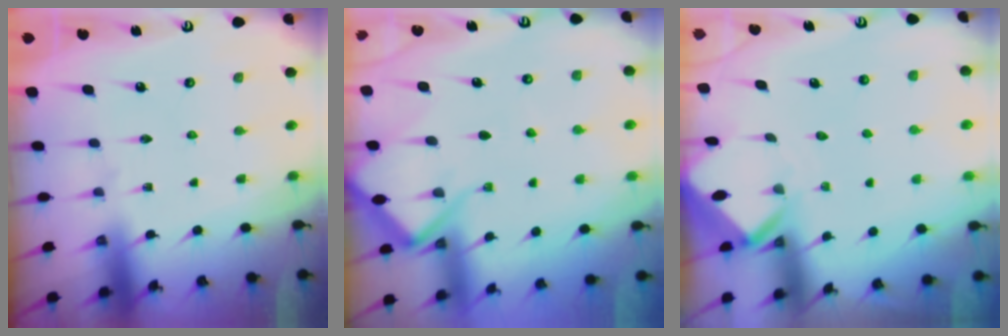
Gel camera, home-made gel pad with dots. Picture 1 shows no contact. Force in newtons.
{"total": 7.7, "press": 7.6, "slide": 0.9}
{"total": 2.8, "press": 2.8, "slide": 0.2}